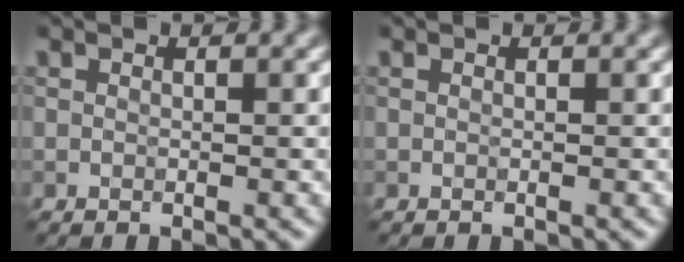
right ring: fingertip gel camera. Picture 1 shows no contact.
{"total": 0.0}